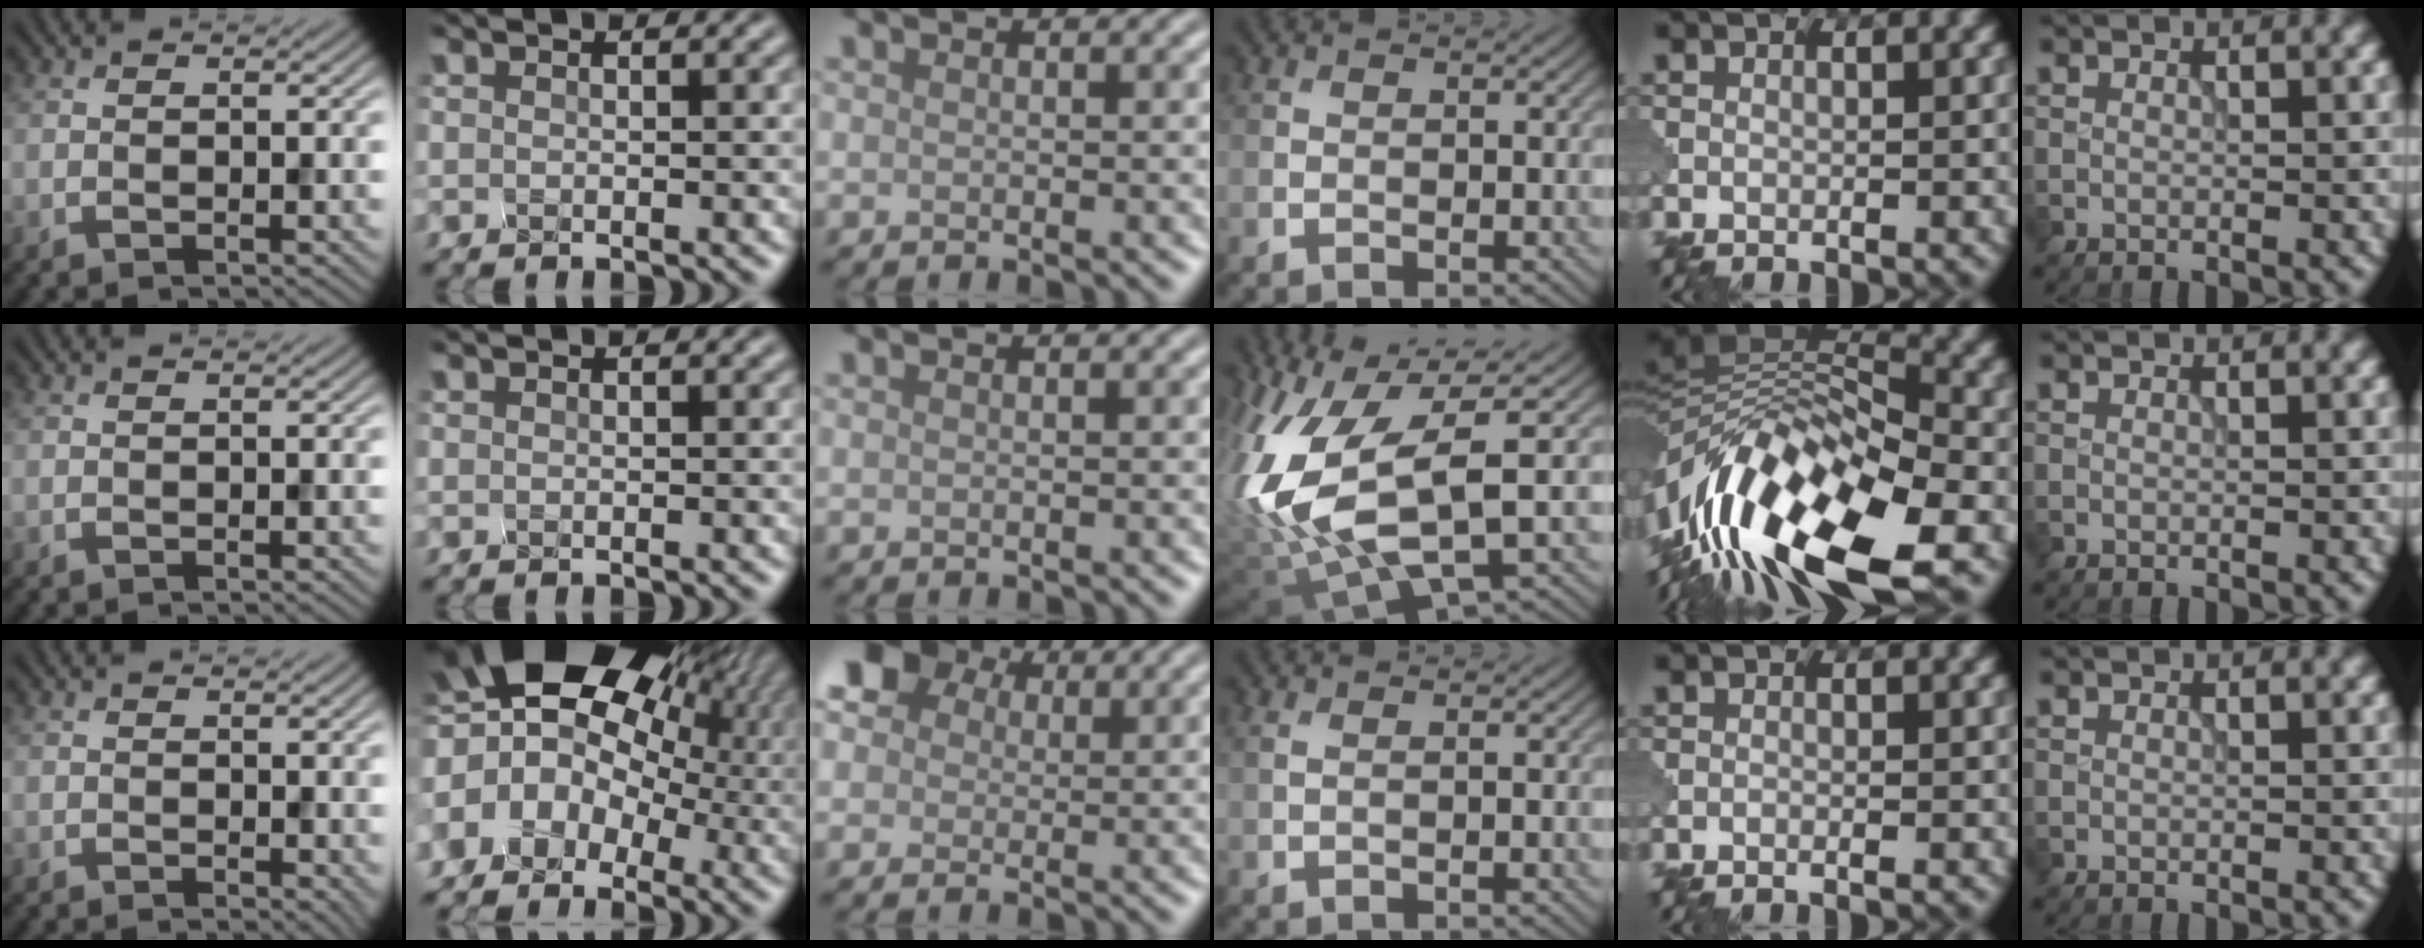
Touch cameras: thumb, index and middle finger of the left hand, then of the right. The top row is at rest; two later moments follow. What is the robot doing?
{"motion": "squeeze", "object": "hand grip exerciser"}